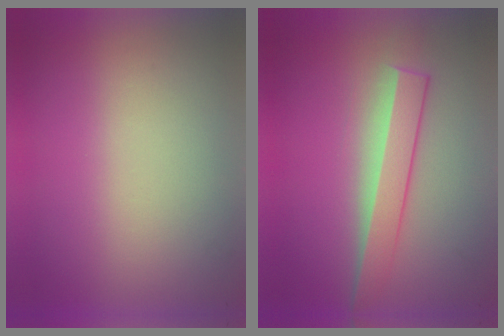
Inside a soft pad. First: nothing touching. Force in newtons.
{"total": 3.2}